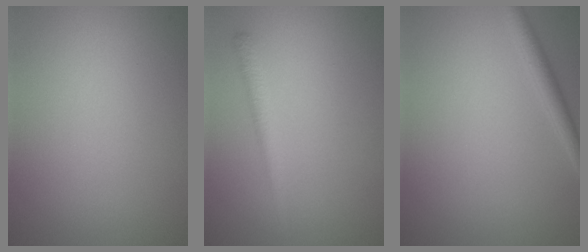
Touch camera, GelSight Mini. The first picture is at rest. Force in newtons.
{"total": 1.8, "press": 1.8, "slide": 0.1}
{"total": 1.9, "press": 1.9, "slide": 0.1}